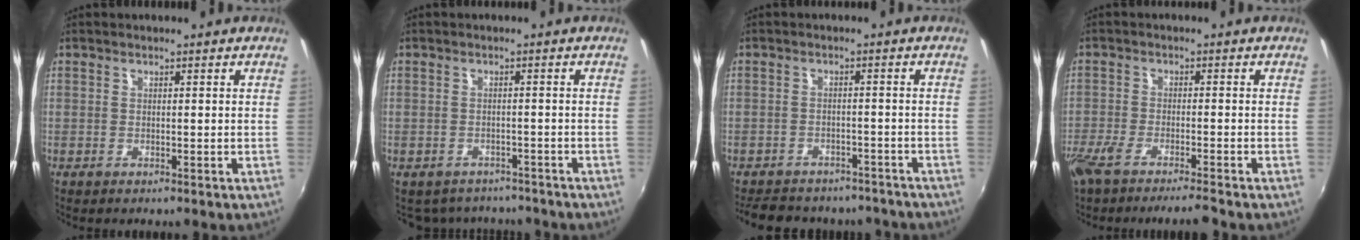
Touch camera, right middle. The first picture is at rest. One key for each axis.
{"total": 7.0, "fx": -6.1, "fy": 3.1, "fz": 1.5, "tx": -0.038, "ty": -0.005, "tz": -0.079}
{"total": 15.2, "fx": -12.8, "fy": 6.0, "fz": 5.5, "tx": -0.120, "ty": 0.006, "tz": -0.161}
{"total": 7.7, "fx": -6.4, "fy": 0.4, "fz": 4.2, "tx": -0.101, "ty": -0.027, "tz": -0.115}